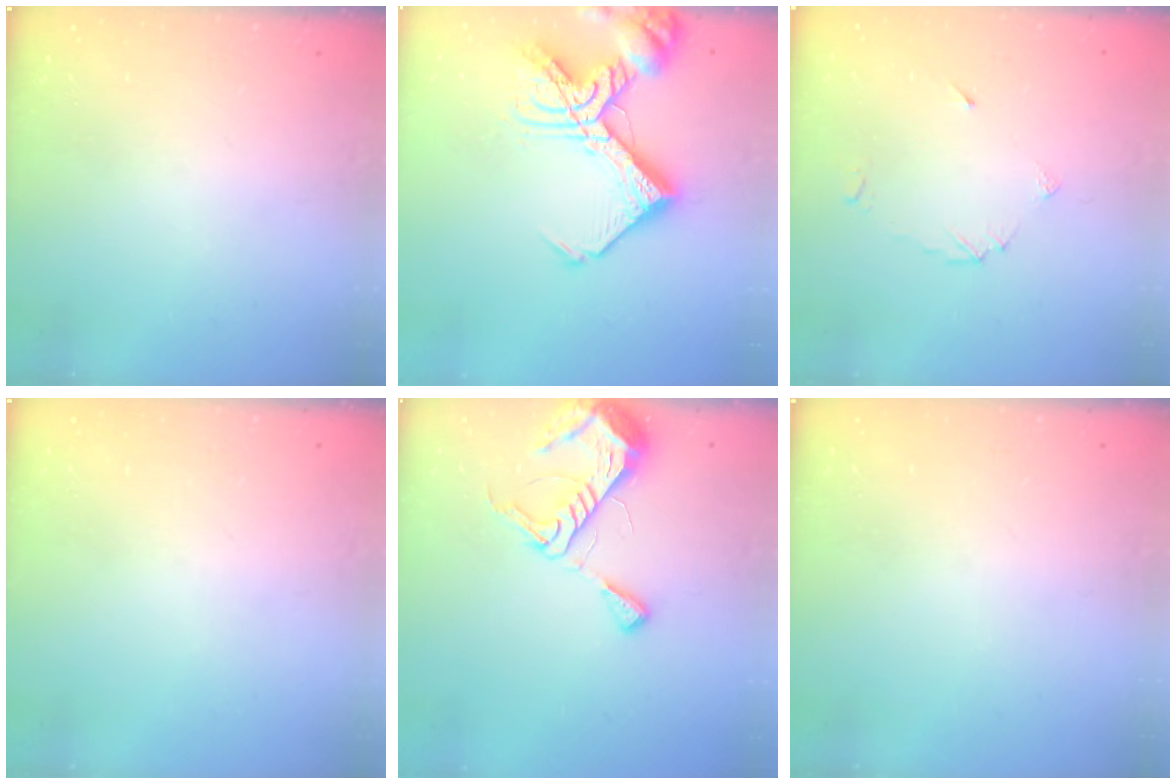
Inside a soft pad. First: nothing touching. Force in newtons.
{"total": 19.1, "press": 18.9, "slide": 2.4}
{"total": 3.7, "press": 3.7, "slide": 0.4}
{"total": 0.0}
{"total": 10.7, "press": 10.6, "slide": 1.3}
{"total": 0.0}